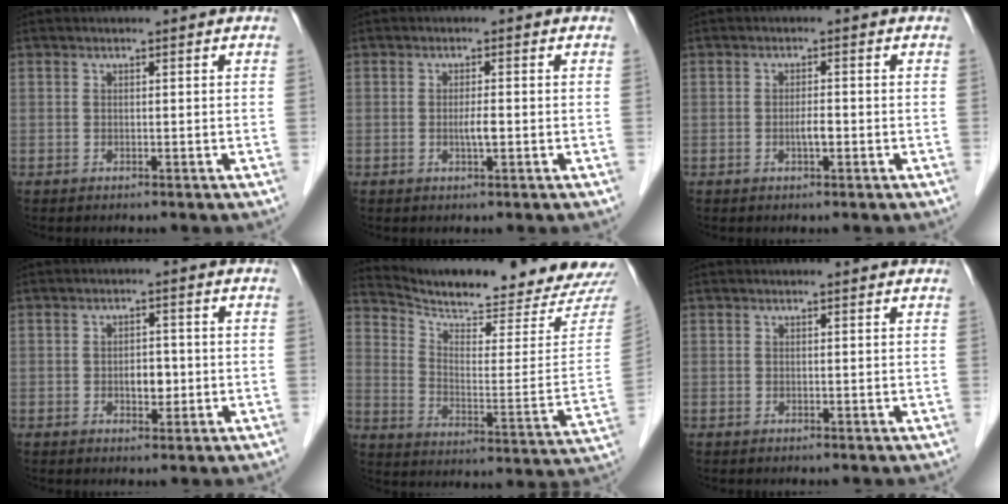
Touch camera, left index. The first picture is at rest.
{"total": 1.8, "force": [-0.4, 0.1, 1.8], "torque": [-0.036, -0.001, -0.006]}
{"total": 1.8, "force": [-0.6, 0.4, 1.6], "torque": [-0.031, 0.001, -0.010]}
{"total": 2.9, "force": [-0.6, 1.7, 2.3], "torque": [-0.034, 0.003, -0.003]}
{"total": 21.4, "force": [20.6, 0.8, 5.5], "torque": [-0.097, -0.087, 0.277]}
{"total": 2.1, "force": [2.0, 0.1, 0.5], "torque": [-0.011, 0.010, 0.019]}